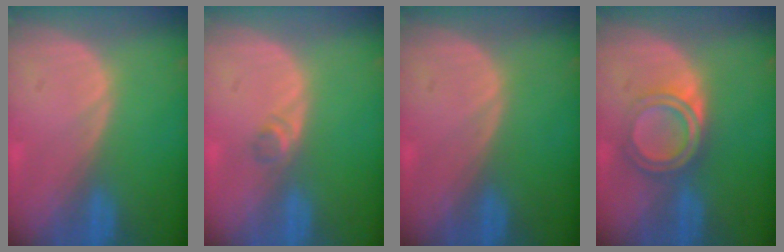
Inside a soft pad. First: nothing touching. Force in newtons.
{"total": 1.6, "press": 1.4, "slide": 0.8}
{"total": 0.0}
{"total": 5.3, "press": 4.9, "slide": 1.9}